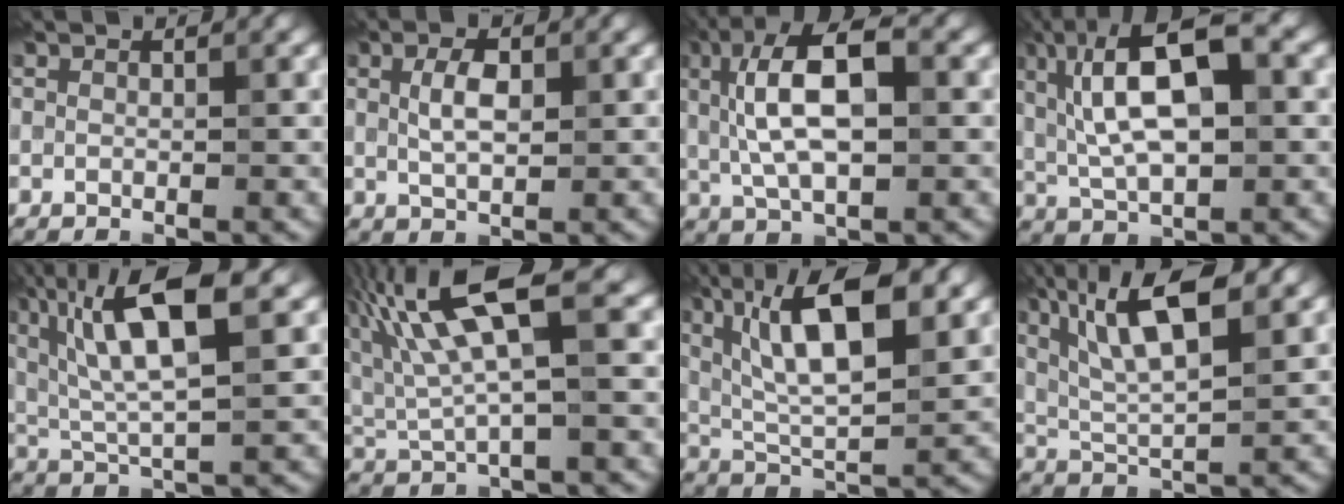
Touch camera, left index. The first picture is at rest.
{"total": 2.8, "force": [0.6, 1.3, 2.5], "torque": [-0.052, 0.002, 0.012]}
{"total": 8.9, "force": [1.5, 3.5, 8.0], "torque": [-0.146, 0.016, 0.016]}
{"total": 11.0, "force": [2.3, 4.1, 9.9], "torque": [-0.168, 0.015, 0.033]}
{"total": 9.9, "force": [3.8, 2.6, 8.7], "torque": [-0.161, 0.017, 0.070]}
{"total": 10.2, "force": [3.8, 2.8, 9.0], "torque": [-0.193, 0.020, 0.070]}
{"total": 10.9, "force": [4.2, 3.5, 9.4], "torque": [-0.153, 0.011, 0.069]}
{"total": 9.3, "force": [4.2, 2.7, 7.8], "torque": [-0.141, 0.016, 0.070]}